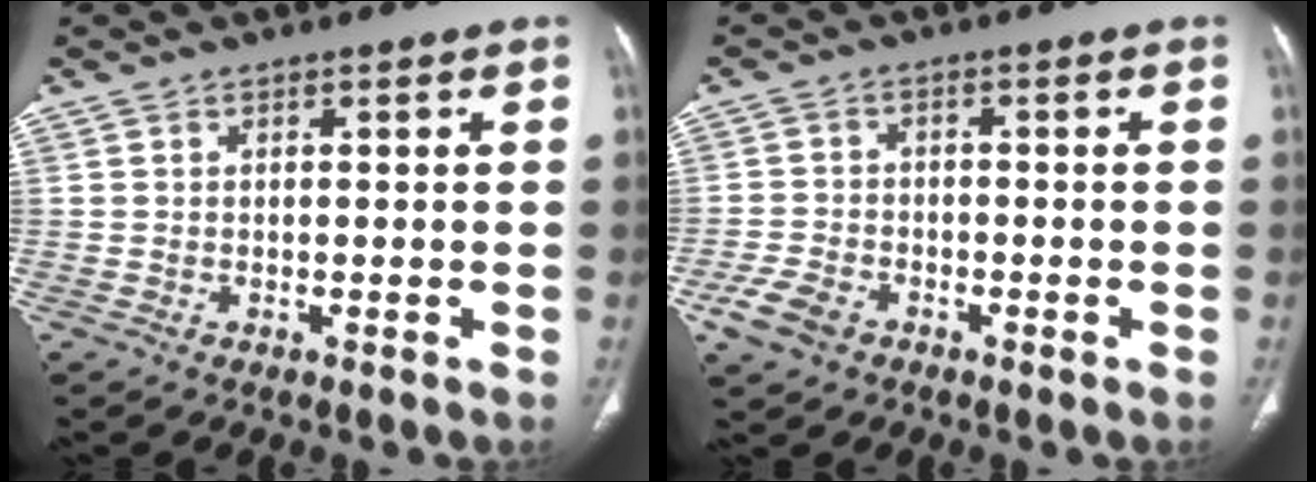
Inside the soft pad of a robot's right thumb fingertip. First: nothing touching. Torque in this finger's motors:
{"motor_torque": [1.24, 0.64, 0.34, -0.75, 0.04]}